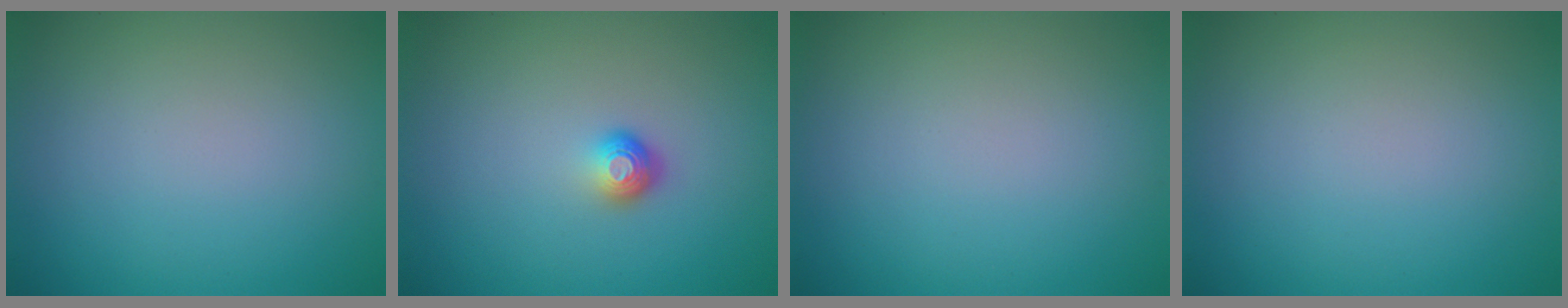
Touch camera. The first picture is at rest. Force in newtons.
{"total": 1.6, "press": 1.1, "slide": 1.2}
{"total": 0.0}
{"total": 0.0}